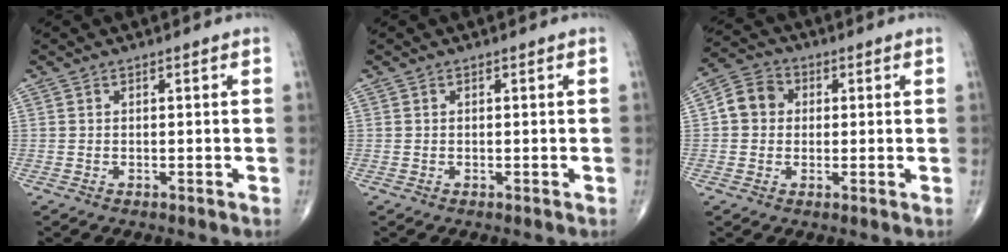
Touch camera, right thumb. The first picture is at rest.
{"total": 0.0}
{"total": 6.5, "force": [0.7, 5.7, 3.1], "torque": [-0.043, 0.015, 0.000]}